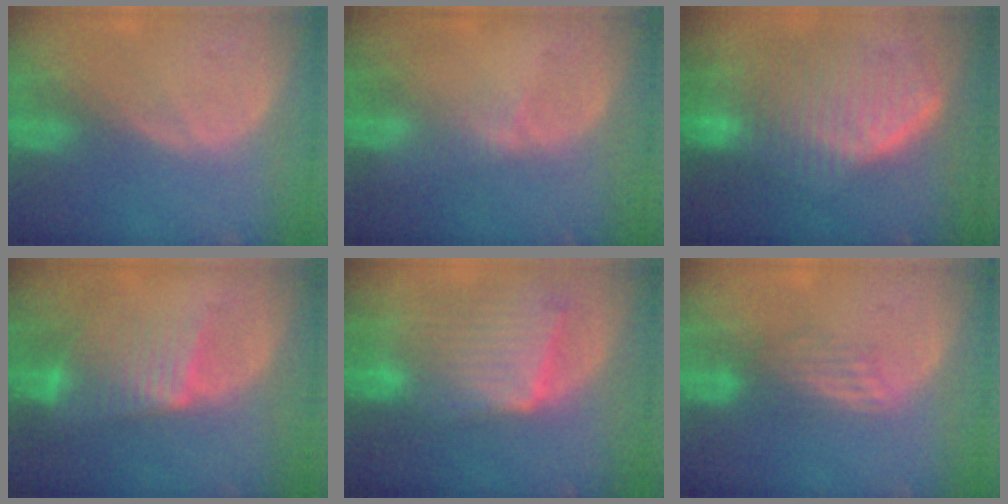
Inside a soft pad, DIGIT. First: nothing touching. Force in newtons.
{"total": 1.3, "press": 1.1, "slide": 0.8}
{"total": 10.4, "press": 9.0, "slide": 5.1}
{"total": 6.7, "press": 6.2, "slide": 2.5}
{"total": 10.3, "press": 9.0, "slide": 4.8}
{"total": 2.7, "press": 2.7, "slide": 0.4}